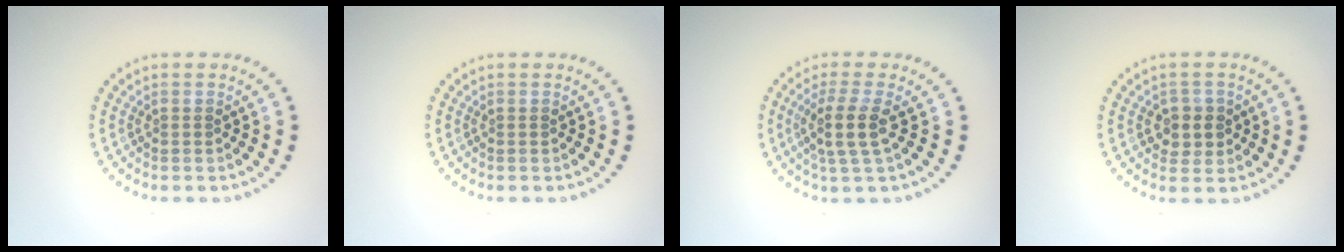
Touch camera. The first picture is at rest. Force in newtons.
{"total": 0.0}
{"total": 3.1, "press": 2.5, "slide": 2.0}
{"total": 2.4, "press": 2.3, "slide": 0.8}